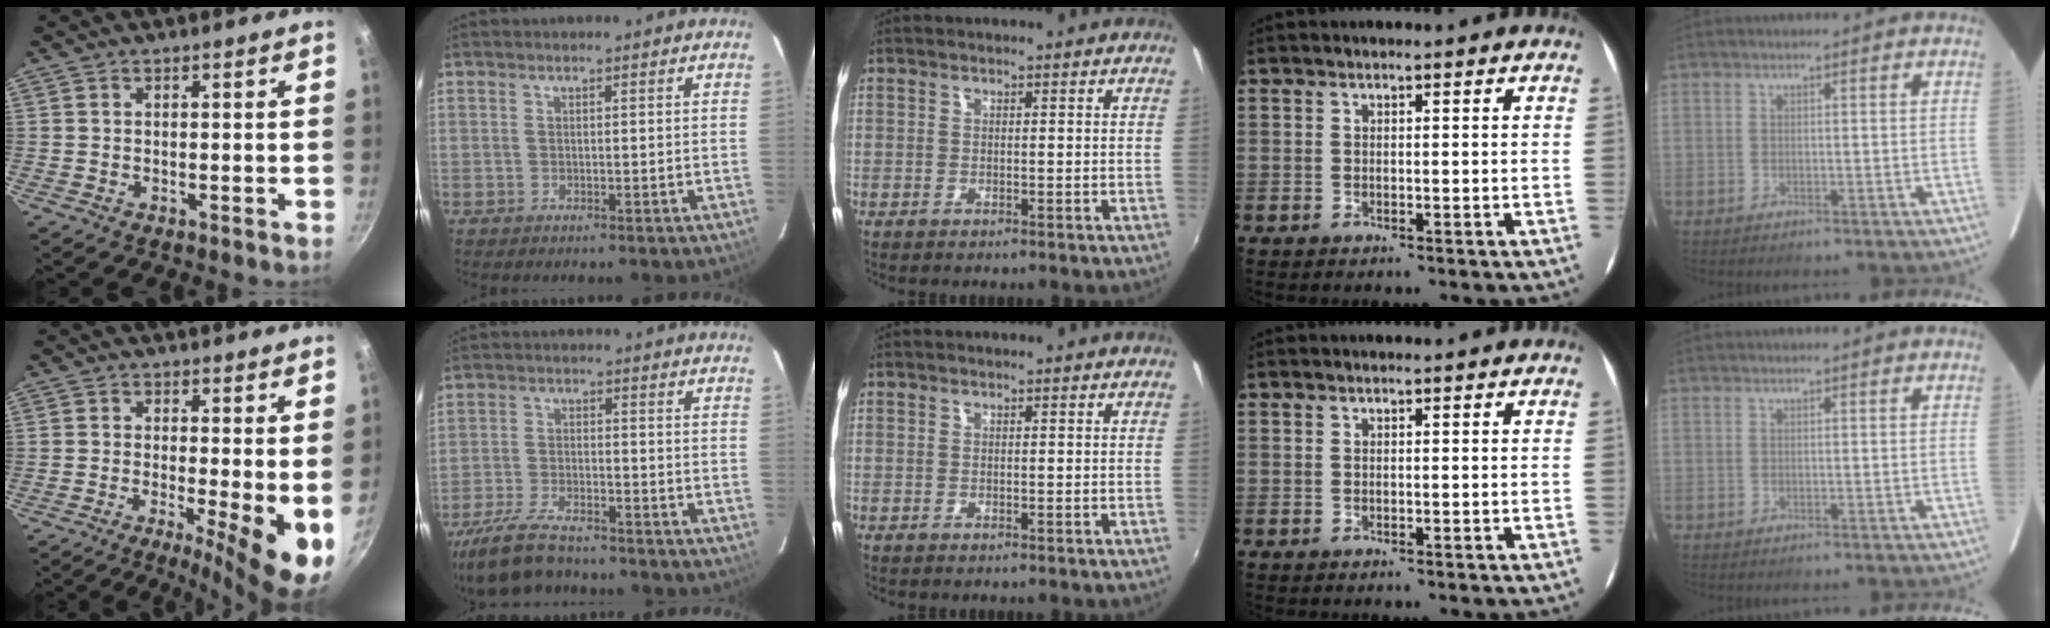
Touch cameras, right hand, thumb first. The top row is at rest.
{"thumb": {"total": 10.1, "force": [-1.6, 2.3, 9.8], "torque": [-0.124, -0.013, -0.021]}, "index": {"total": 13.8, "force": [-11.5, 4.3, 6.3], "torque": [-0.155, -0.017, -0.205]}}